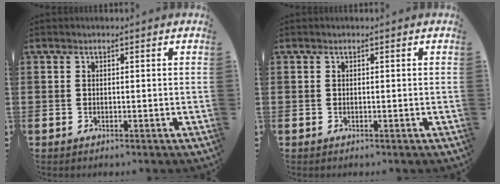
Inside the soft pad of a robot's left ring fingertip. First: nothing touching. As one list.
[{"total": 0.0}]